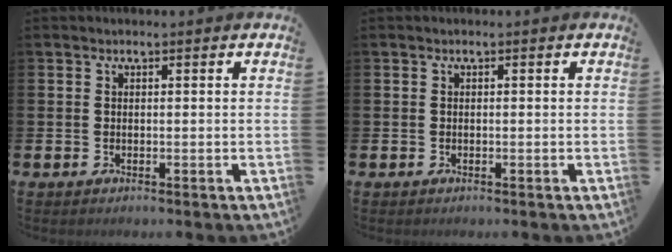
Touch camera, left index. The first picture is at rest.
{"total": 0.0}